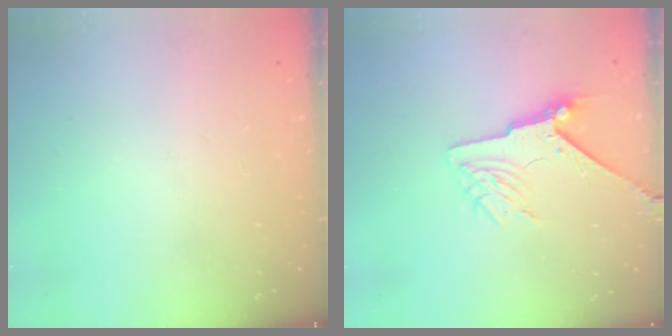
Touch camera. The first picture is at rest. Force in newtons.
{"total": 7.0, "press": 6.9, "slide": 1.1}